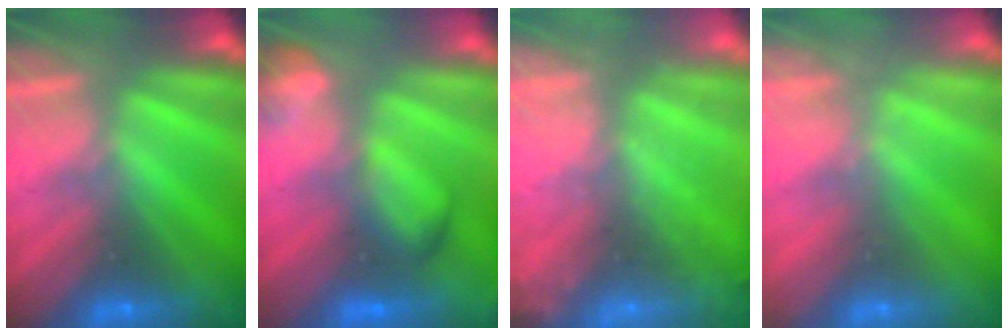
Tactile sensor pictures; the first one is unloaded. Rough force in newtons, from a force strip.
{"total": 2.6}
{"total": 9.1}
{"total": 2.1}